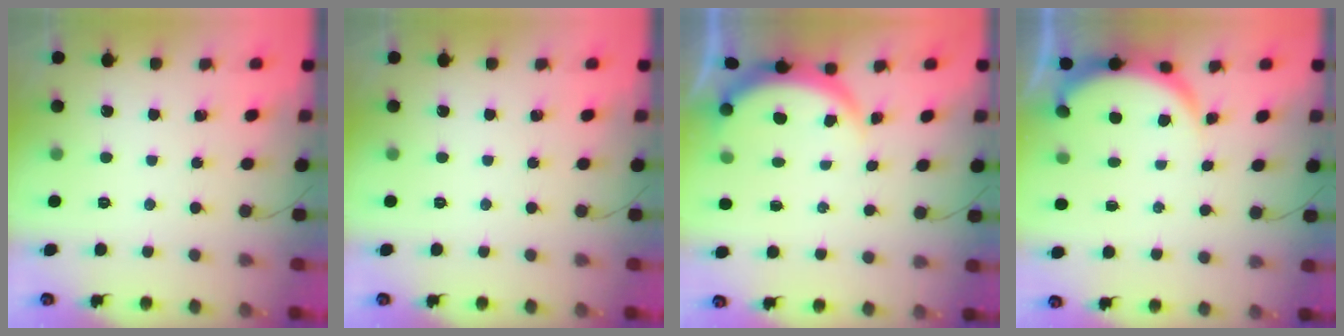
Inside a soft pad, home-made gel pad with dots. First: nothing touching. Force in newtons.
{"total": 0.0}
{"total": 3.7, "press": 3.7, "slide": 0.5}
{"total": 4.3, "press": 4.3, "slide": 0.6}